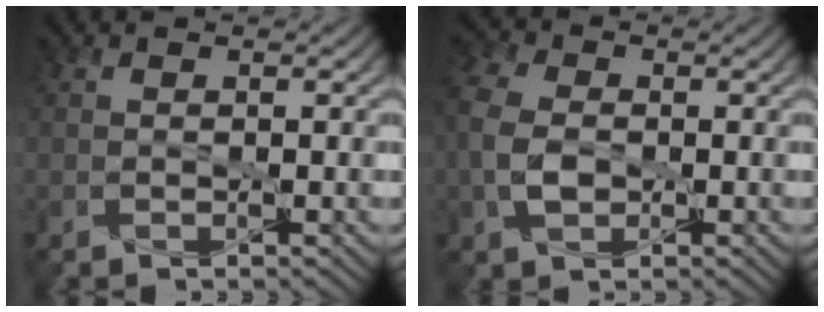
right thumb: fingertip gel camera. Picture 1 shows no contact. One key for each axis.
{"total": 7.2, "fx": -0.8, "fy": 5.0, "fz": 5.1, "tx": -0.154, "ty": 0.000, "tz": -0.021}